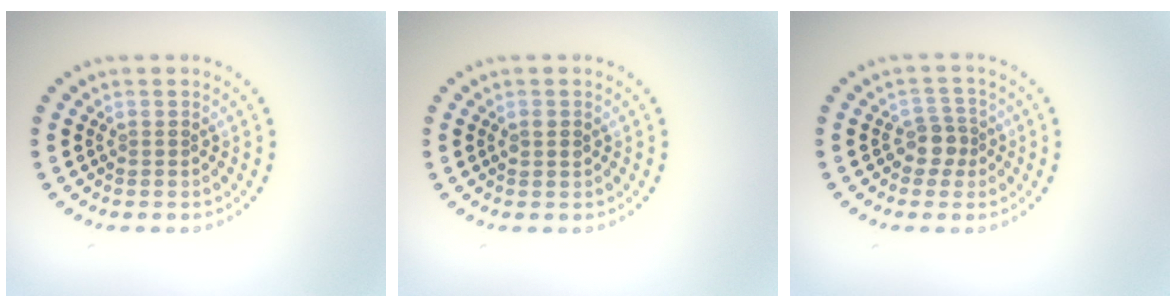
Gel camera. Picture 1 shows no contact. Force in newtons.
{"total": 1.2, "press": 1.2, "slide": 0.2}
{"total": 2.0, "press": 1.7, "slide": 1.1}